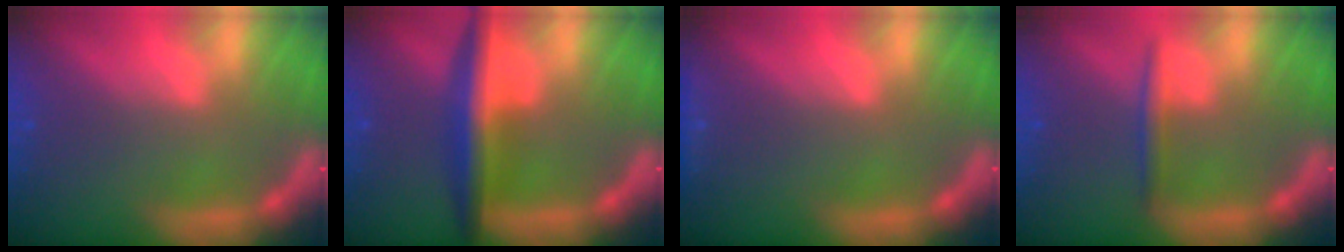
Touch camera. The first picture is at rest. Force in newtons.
{"total": 6.0}
{"total": 0.9}
{"total": 1.9}